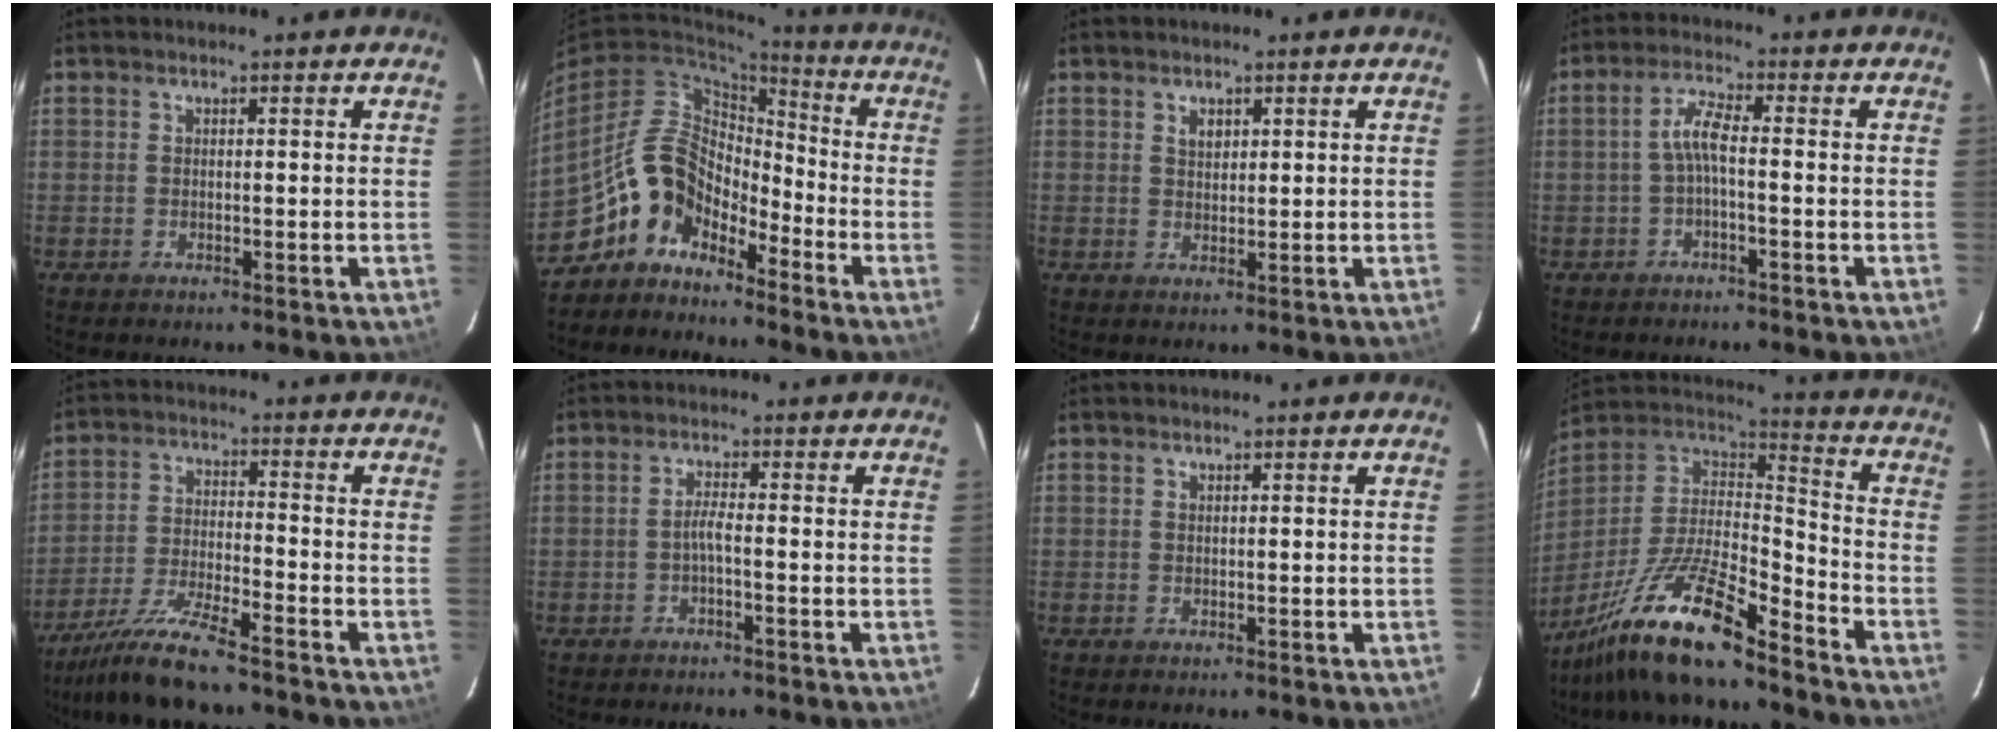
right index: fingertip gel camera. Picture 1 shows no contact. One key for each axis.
{"total": 10.0, "fx": -7.2, "fy": 6.0, "fz": 3.6, "tx": -0.070, "ty": 0.037, "tz": -0.145}
{"total": 2.0, "fx": 1.0, "fy": 1.4, "fz": 1.1, "tx": -0.015, "ty": 0.004, "tz": 0.018}
{"total": 3.7, "fx": -1.1, "fy": 0.7, "fz": 3.5, "tx": -0.078, "ty": 0.011, "tz": -0.024}
{"total": 10.7, "fx": -9.2, "fy": 0.6, "fz": 5.4, "tx": -0.117, "ty": -0.008, "tz": -0.169}
{"total": 1.8, "fx": -1.0, "fy": 0.0, "fz": 1.5, "tx": -0.031, "ty": 0.003, "tz": -0.020}
{"total": 0.0}
{"total": 18.8, "fx": -14.2, "fy": 3.2, "fz": 12.0, "tx": -0.248, "ty": -0.016, "tz": -0.267}